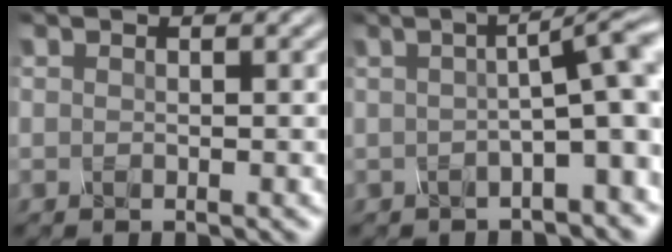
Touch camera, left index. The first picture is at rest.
{"total": 7.3, "force": [0.1, 1.7, 7.1], "torque": [-0.078, 0.022, -0.006]}